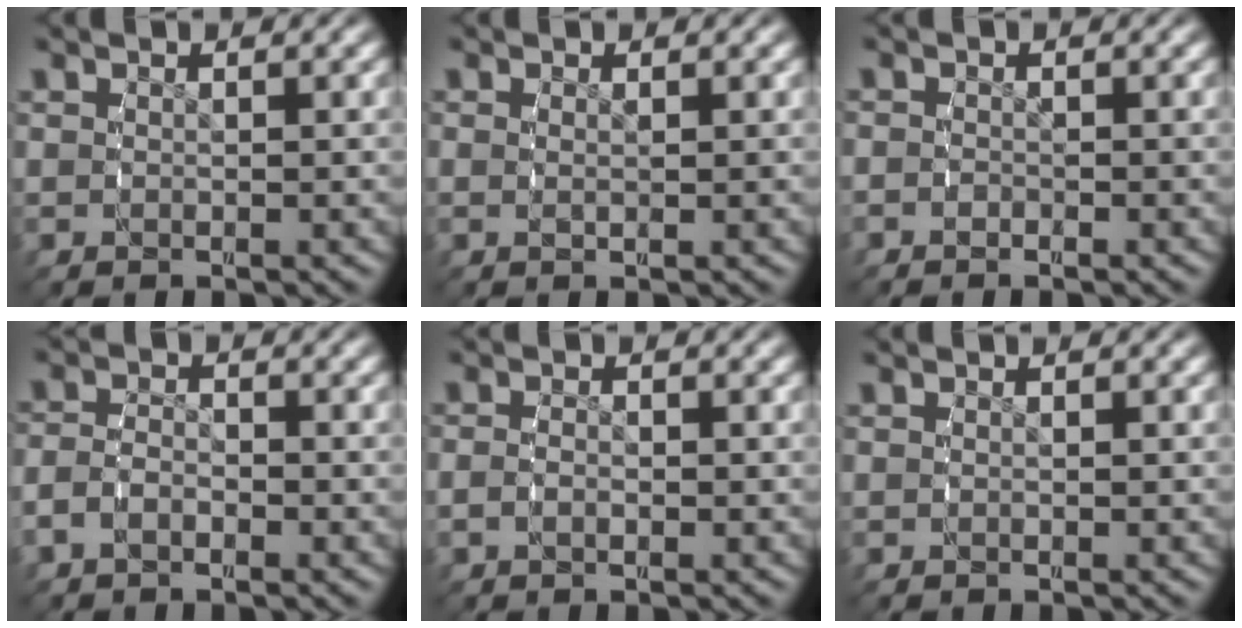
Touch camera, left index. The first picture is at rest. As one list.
[{"total": 0.8, "force": [0.0, 0.0, 0.8], "torque": [-0.015, -0.007, 0.003]}, {"total": 1.3, "force": [-0.9, 0.9, 0.2], "torque": [-0.013, -0.006, -0.016]}, {"total": 2.4, "force": [-1.5, 1.5, 1.2], "torque": [-0.034, -0.014, -0.023]}, {"total": 1.4, "force": [-0.8, 0.9, 0.9], "torque": [-0.028, -0.009, -0.012]}, {"total": 0.0}]